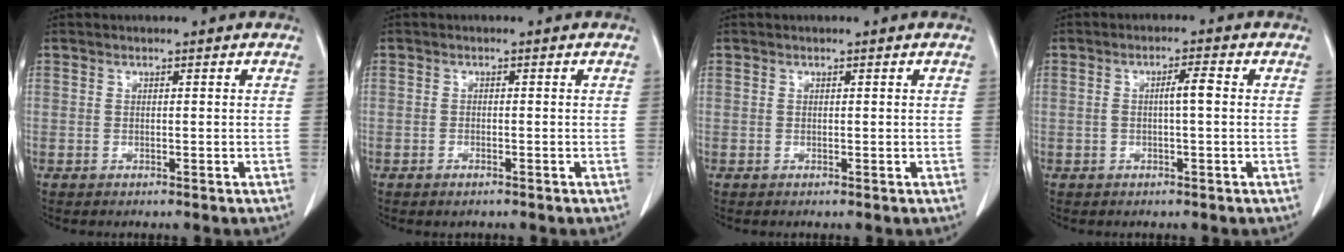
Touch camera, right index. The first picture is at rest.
{"total": 0.8, "force": [-0.6, 0.3, 0.5], "torque": [-0.011, -0.002, -0.004]}
{"total": 0.0}
{"total": 2.8, "force": [0.1, 0.1, 2.8], "torque": [-0.053, 0.007, 0.003]}